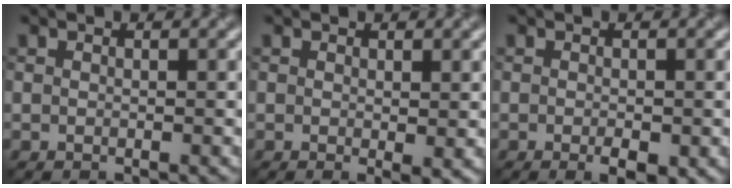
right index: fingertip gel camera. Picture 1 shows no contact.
{"total": 1.2, "force": [0.1, 0.2, 1.2], "torque": [-0.014, -0.008, 0.001]}
{"total": 2.1, "force": [-0.8, 0.7, 1.9], "torque": [-0.027, -0.004, -0.008]}